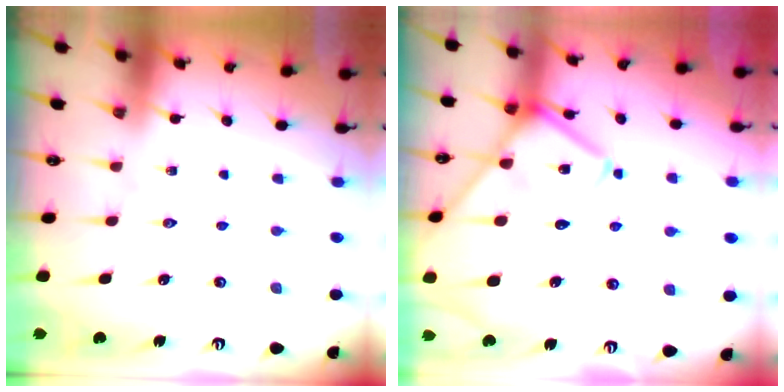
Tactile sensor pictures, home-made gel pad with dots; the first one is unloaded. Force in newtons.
{"total": 15.2, "press": 15.2, "slide": 1.5}